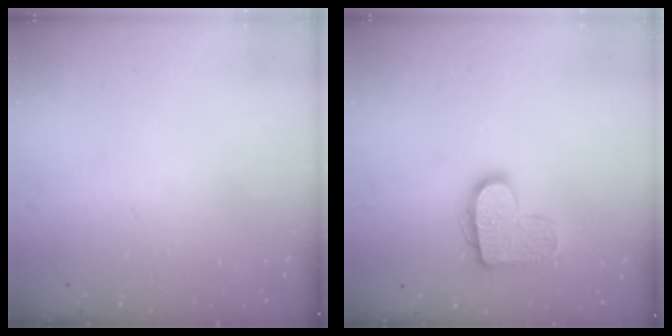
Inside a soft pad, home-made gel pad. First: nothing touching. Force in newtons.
{"total": 13.2, "press": 13.2, "slide": 0.7}